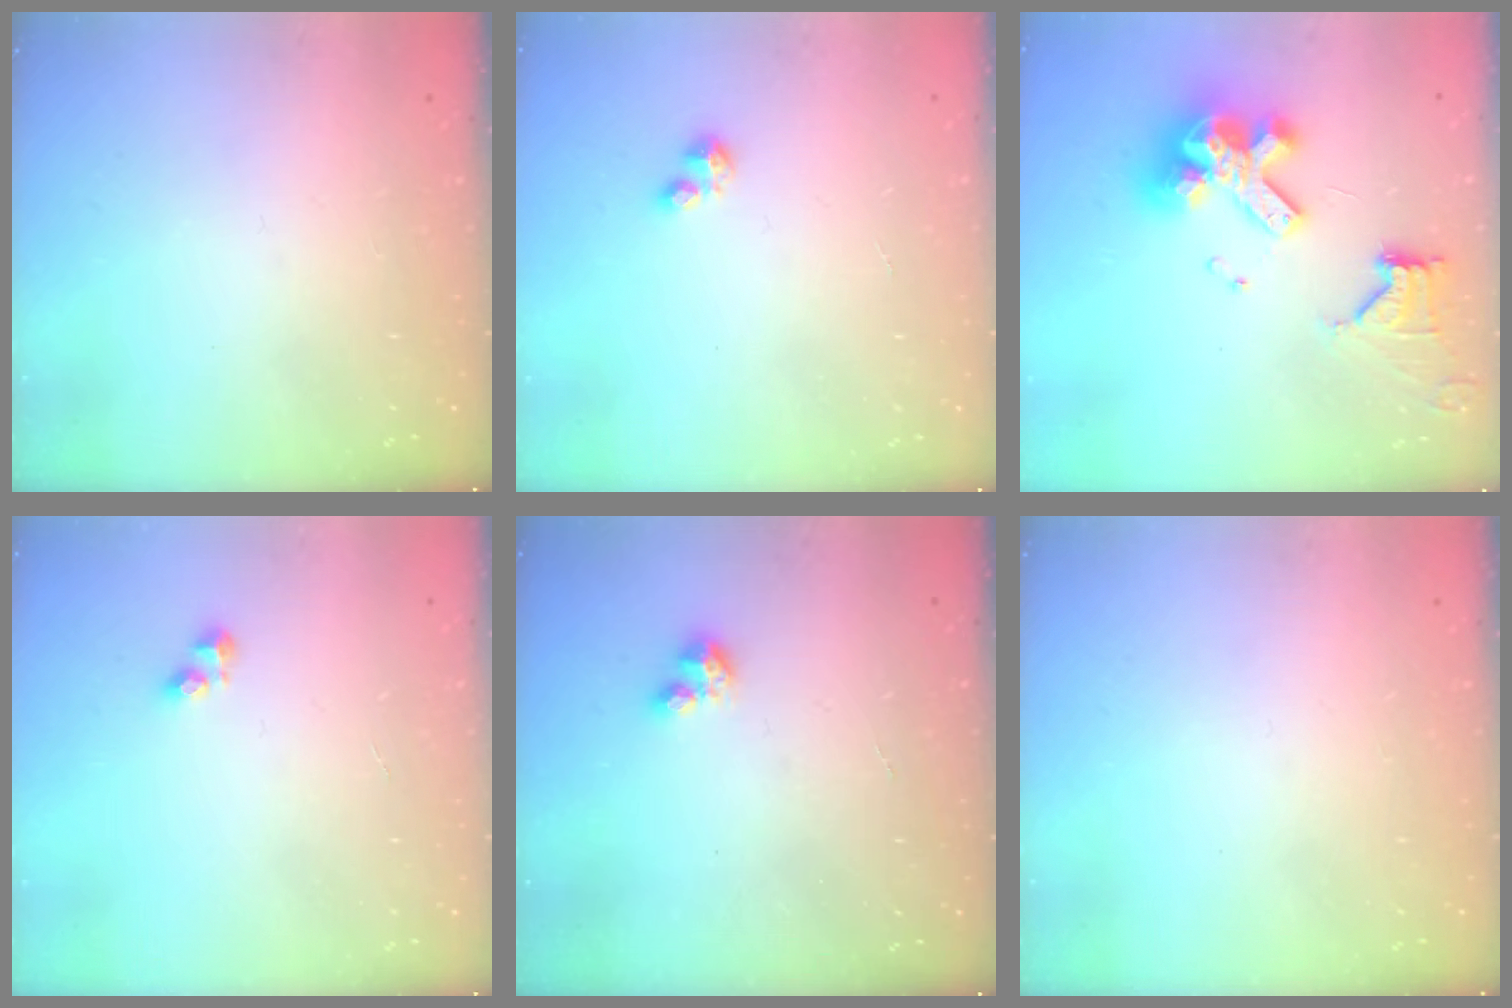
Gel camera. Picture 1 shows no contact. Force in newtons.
{"total": 2.0, "press": 2.0, "slide": 0.2}
{"total": 16.0, "press": 15.9, "slide": 1.8}
{"total": 3.0, "press": 3.0, "slide": 0.4}
{"total": 2.6, "press": 2.6, "slide": 0.2}
{"total": 0.0}